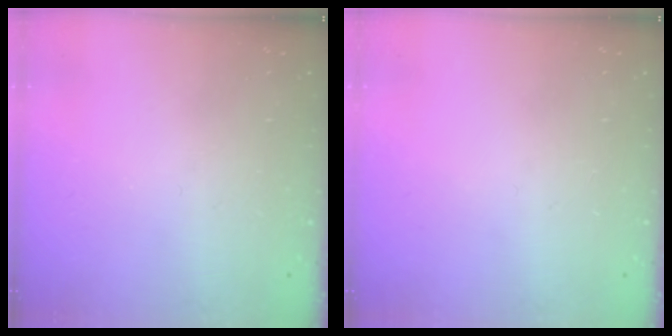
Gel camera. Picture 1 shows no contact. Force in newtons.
{"total": 0.0}